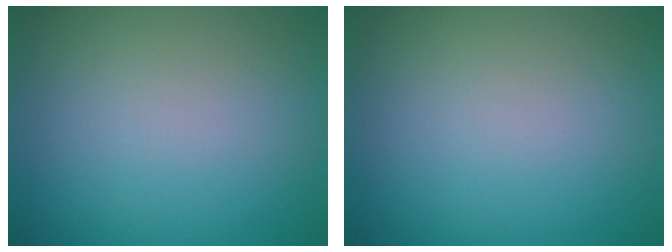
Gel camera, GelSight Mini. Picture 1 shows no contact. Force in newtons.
{"total": 0.0}